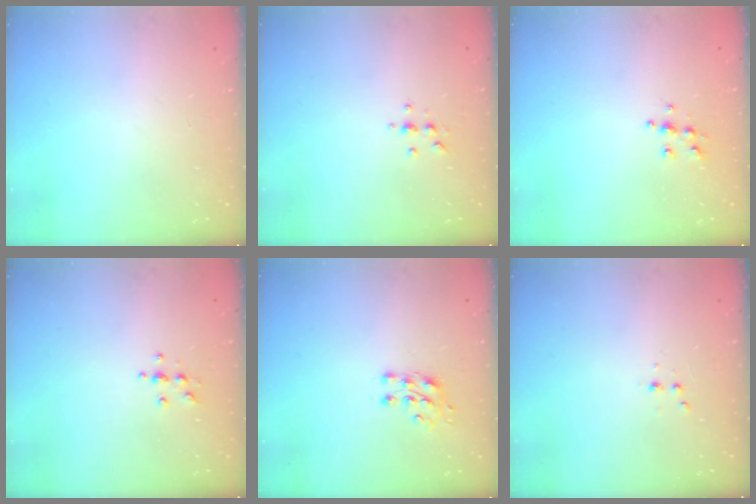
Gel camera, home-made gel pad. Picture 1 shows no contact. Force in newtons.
{"total": 4.1, "press": 4.1, "slide": 0.5}
{"total": 5.6, "press": 5.6, "slide": 0.6}
{"total": 3.8, "press": 3.7, "slide": 0.5}
{"total": 7.1, "press": 7.1, "slide": 0.8}
{"total": 2.9, "press": 2.7, "slide": 1.0}